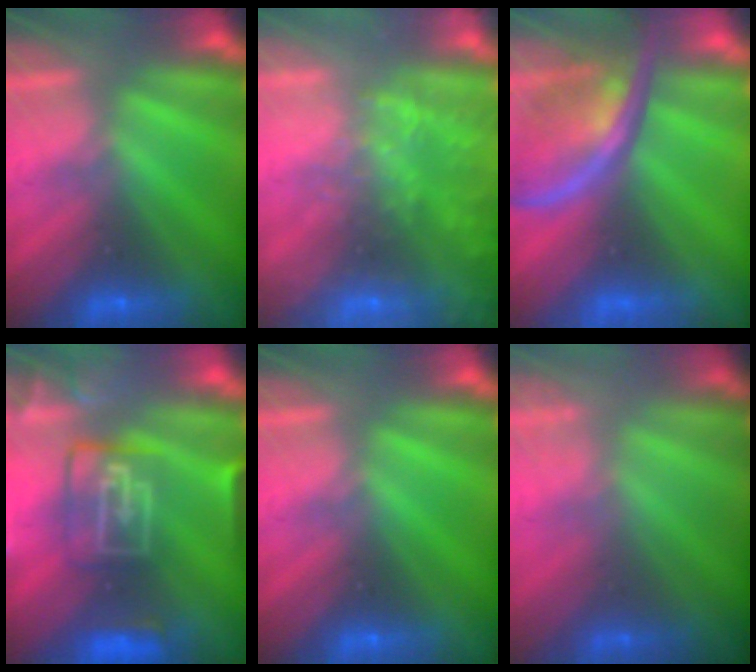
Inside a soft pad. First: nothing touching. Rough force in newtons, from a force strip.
{"total": 6.7}
{"total": 2.7}
{"total": 9.2}
{"total": 0.0}
{"total": 2.0}